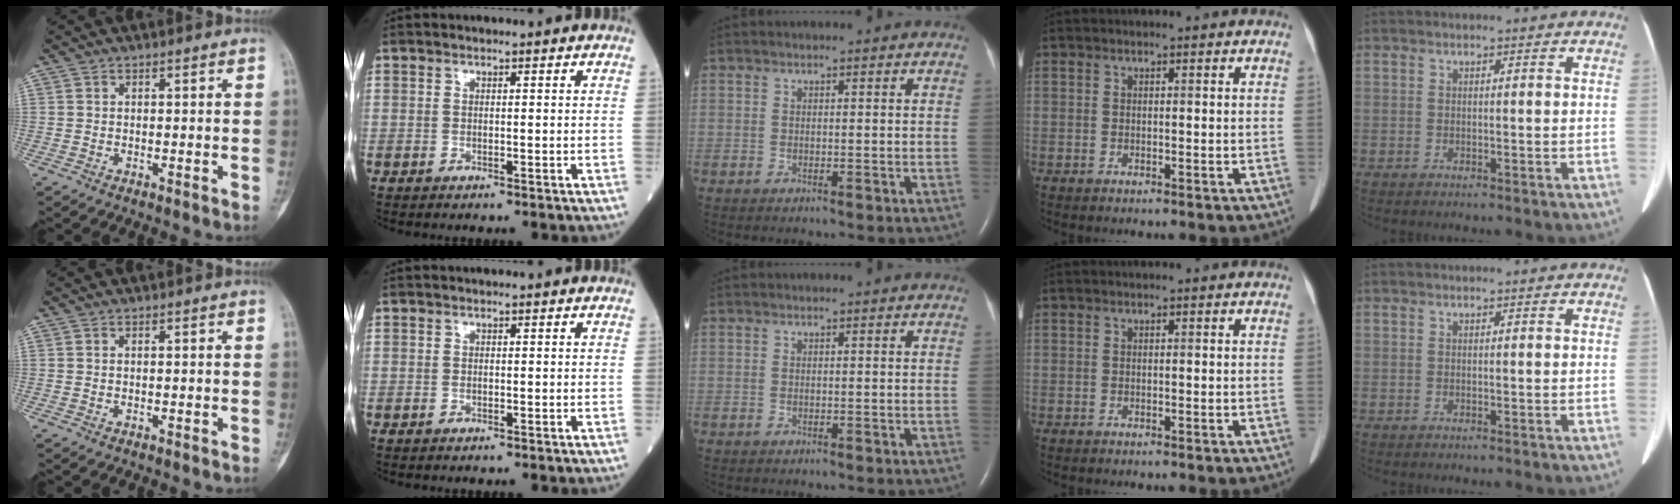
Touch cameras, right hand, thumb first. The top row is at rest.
{}